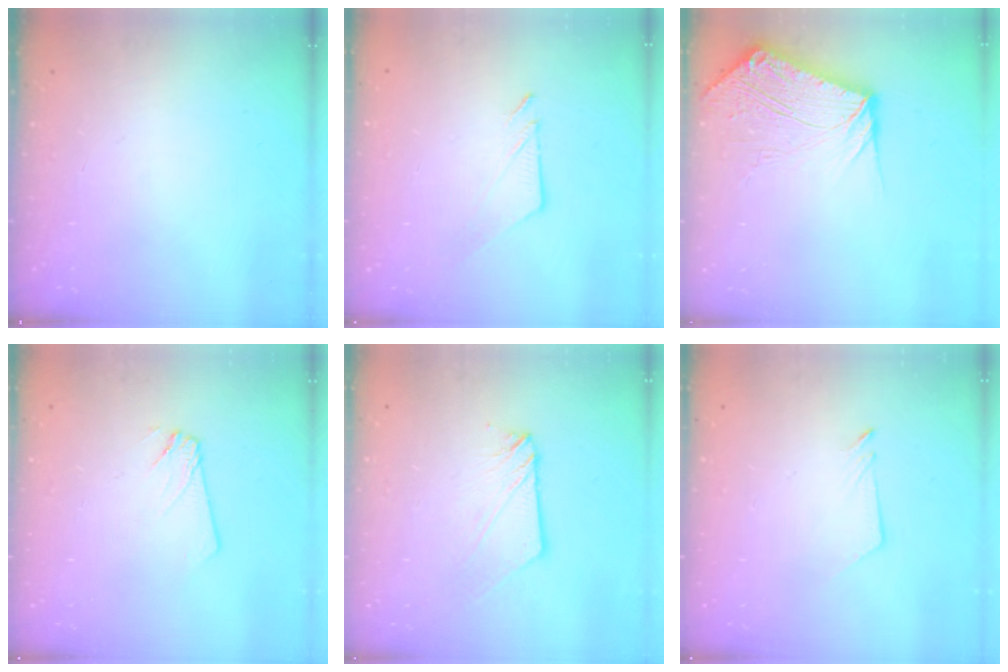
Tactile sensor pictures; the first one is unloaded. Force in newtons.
{"total": 7.0, "press": 7.0, "slide": 0.1}
{"total": 11.2, "press": 11.1, "slide": 1.4}
{"total": 2.4, "press": 2.4, "slide": 0.2}
{"total": 3.6, "press": 3.6, "slide": 0.3}
{"total": 2.6, "press": 2.6, "slide": 0.3}